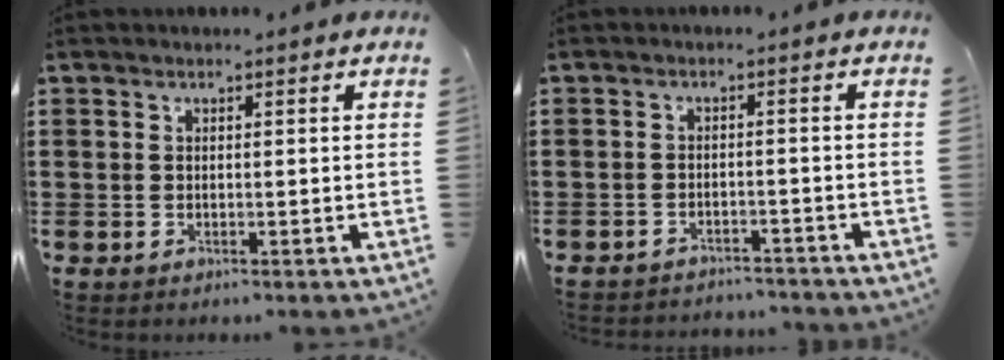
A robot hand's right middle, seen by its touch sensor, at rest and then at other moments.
{"total": 2.3, "force": [-2.3, 0.2, -0.1], "torque": [-0.005, 0.000, -0.049]}